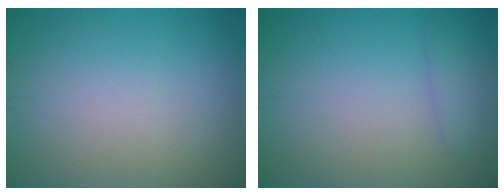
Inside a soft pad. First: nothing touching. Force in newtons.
{"total": 1.7, "press": 1.6, "slide": 0.2}